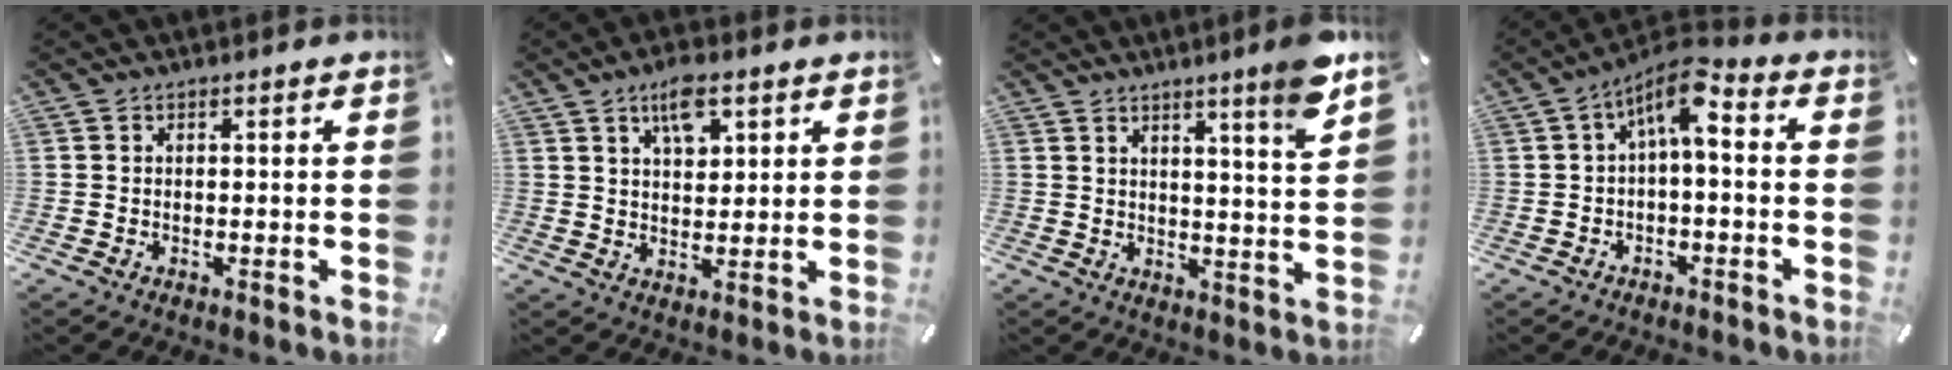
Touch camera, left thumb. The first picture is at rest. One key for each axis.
{"total": 7.3, "fx": 3.9, "fy": 3.8, "fz": 4.8, "tx": -0.073, "ty": -0.009, "tz": 0.065}
{"total": 8.0, "fx": 5.8, "fy": -0.4, "fz": 5.4, "tx": -0.087, "ty": -0.038, "tz": 0.092}
{"total": 7.7, "fx": 1.2, "fy": 3.4, "fz": 6.8, "tx": -0.121, "ty": 0.002, "tz": 0.020}